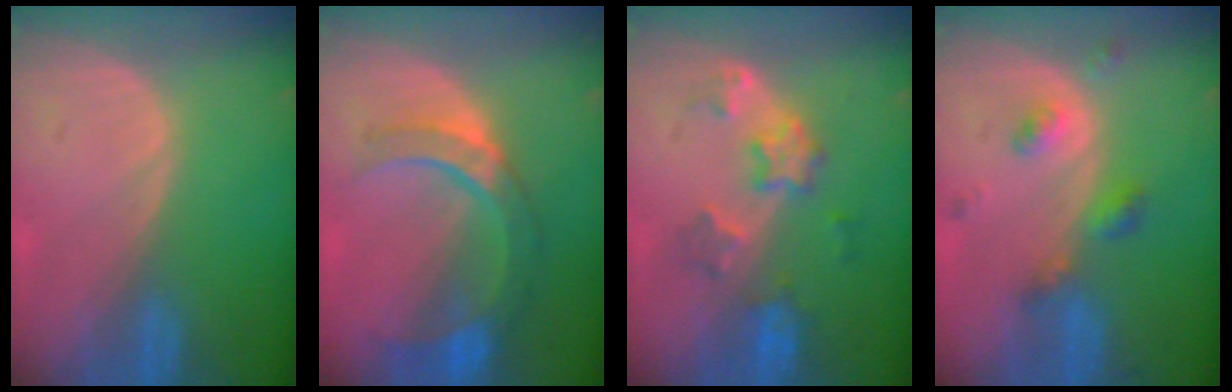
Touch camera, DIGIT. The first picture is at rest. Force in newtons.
{"total": 8.7, "press": 8.0, "slide": 3.2}
{"total": 5.9, "press": 5.7, "slide": 1.8}
{"total": 4.9, "press": 4.4, "slide": 2.2}